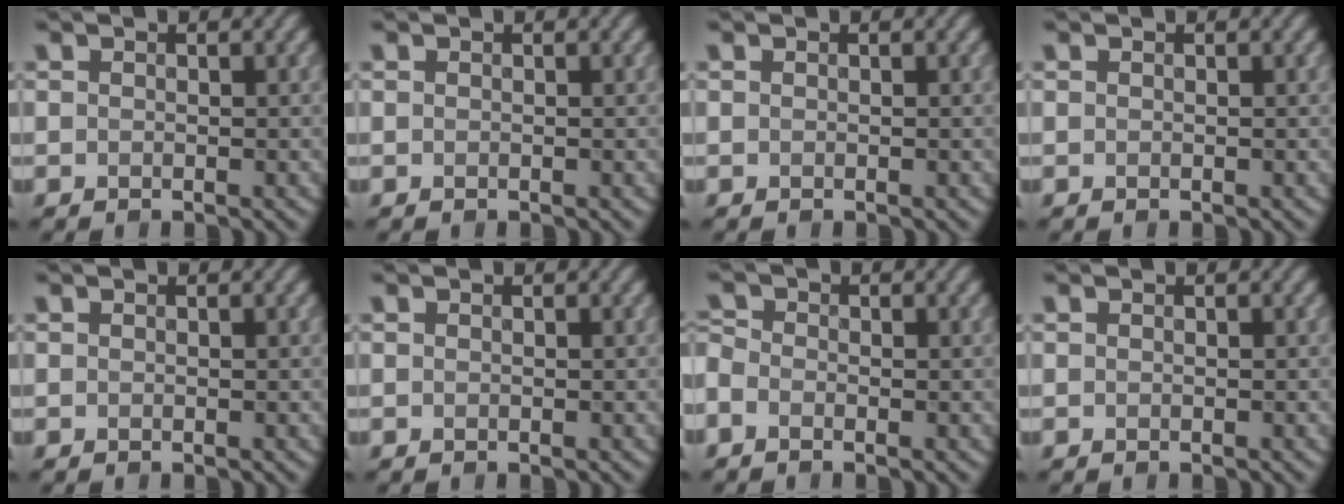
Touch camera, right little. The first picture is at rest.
{"total": 0.0}
{"total": 0.0}
{"total": 0.0}
{"total": 0.0}
{"total": 0.0}
{"total": 1.5, "force": [-0.8, 0.9, 0.8], "torque": [-0.027, -0.001, -0.026]}
{"total": 0.0}